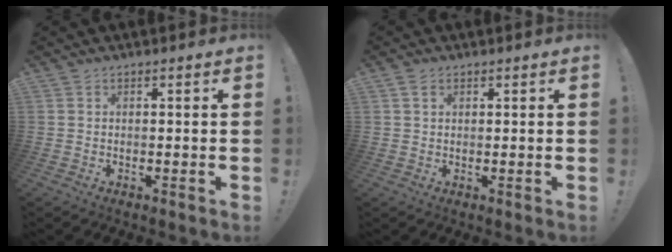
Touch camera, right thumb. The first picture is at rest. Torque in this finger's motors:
{"motor_torque": [0.09, 0.17, 0.26, -0.07, 0.07]}